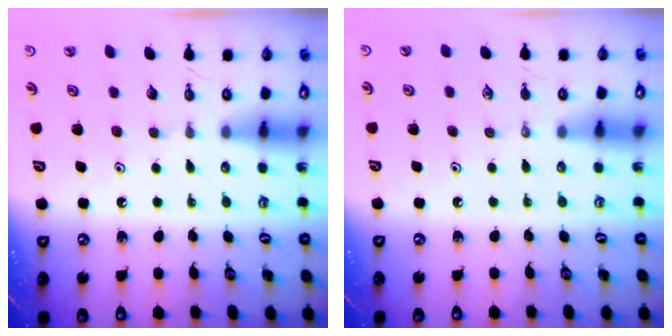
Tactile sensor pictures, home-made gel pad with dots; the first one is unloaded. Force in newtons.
{"total": 0.0}